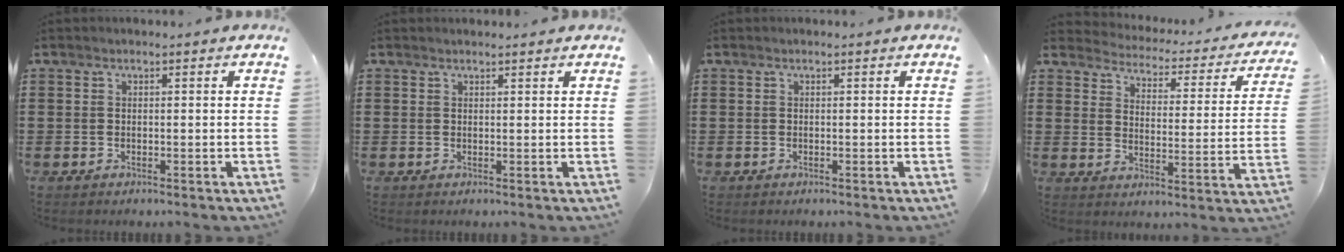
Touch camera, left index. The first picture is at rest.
{"total": 0.9, "force": [0.8, 0.0, 0.2], "torque": [-0.005, -0.002, 0.017]}
{"total": 0.0}
{"total": 2.5, "force": [2.5, 0.3, 0.2], "torque": [-0.027, -0.027, 0.033]}